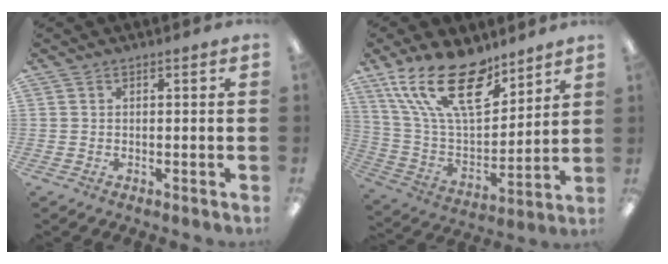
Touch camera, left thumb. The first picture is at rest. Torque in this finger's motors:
{"motor_torque": [0.49, 0.38, 1.44, -1.33, 0.49]}